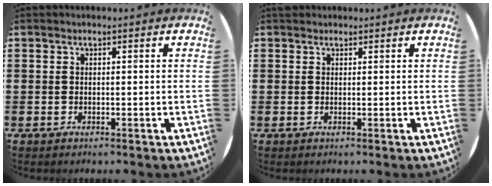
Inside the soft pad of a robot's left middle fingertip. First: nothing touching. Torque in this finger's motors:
{"motor_torque": [0.20, -0.20, -0.03, 0.01]}